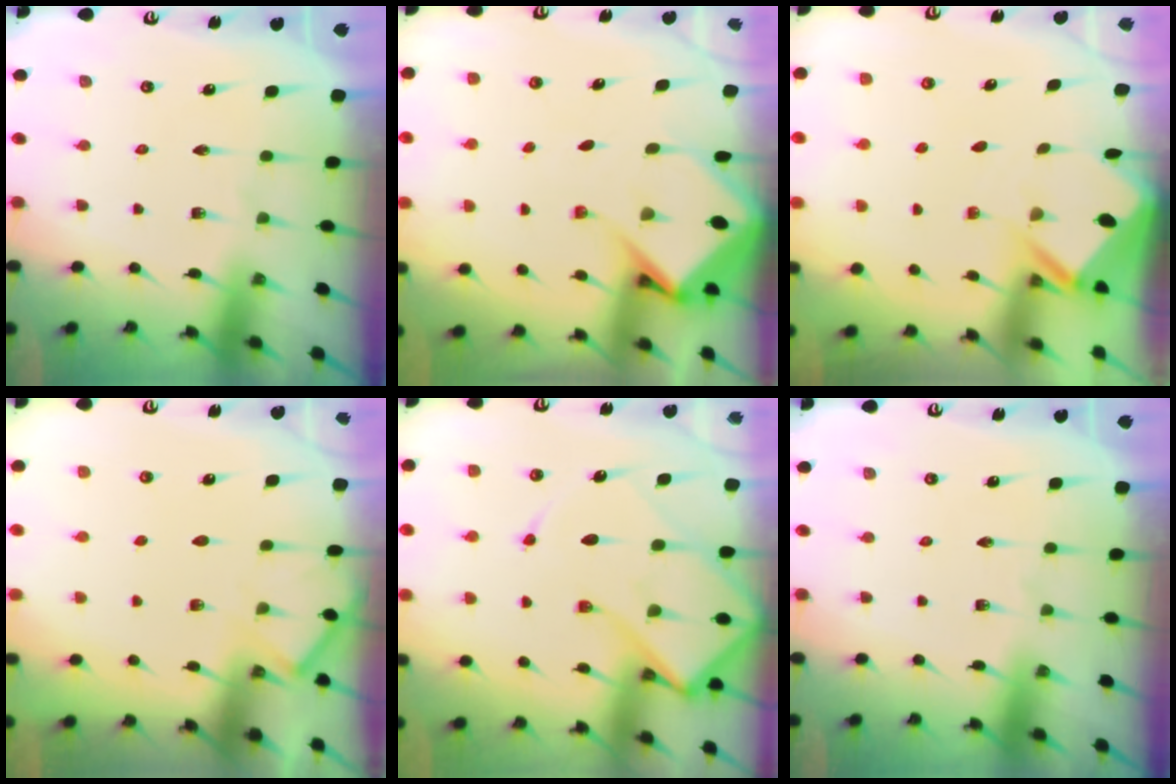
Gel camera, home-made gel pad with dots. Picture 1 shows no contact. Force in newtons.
{"total": 7.4, "press": 7.3, "slide": 0.8}
{"total": 3.1, "press": 3.1, "slide": 0.3}
{"total": 4.7, "press": 4.7, "slide": 0.6}
{"total": 15.5, "press": 15.4, "slide": 1.5}
{"total": 0.0}